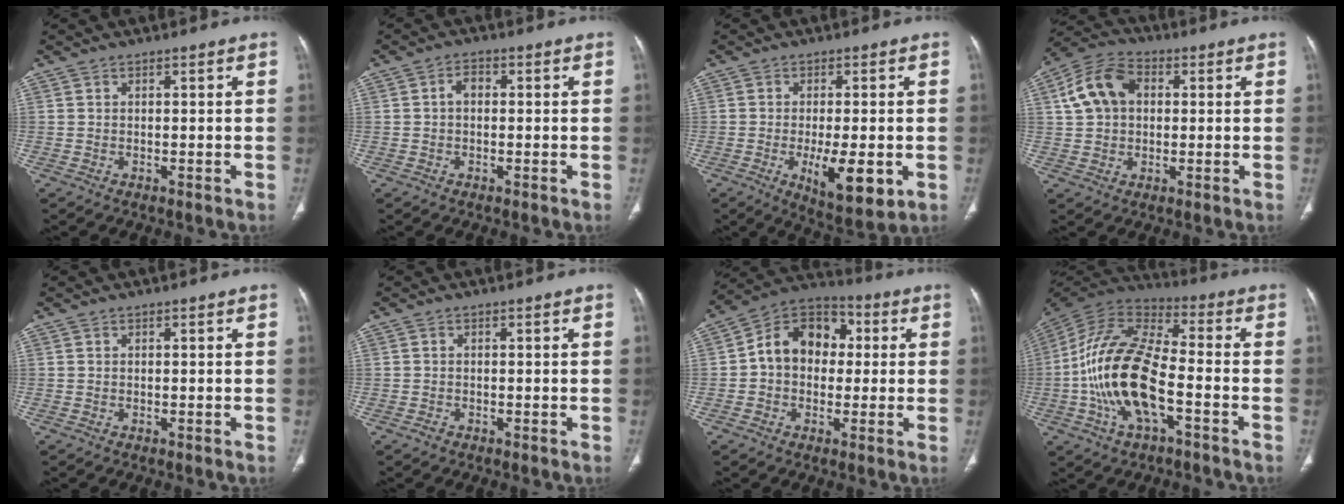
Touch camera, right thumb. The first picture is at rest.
{"total": 2.6, "force": [0.1, 1.8, 1.8], "torque": [-0.025, 0.012, -0.003]}
{"total": 10.4, "force": [-2.7, 3.6, 9.3], "torque": [-0.136, -0.021, -0.036]}
{"total": 10.4, "force": [2.1, 7.6, 6.8], "torque": [-0.121, 0.021, 0.031]}
{"total": 0.0}
{"total": 0.7, "force": [-0.5, 0.4, 0.1], "torque": [-0.003, 0.000, -0.012]}
{"total": 12.9, "force": [1.2, 10.0, 8.2], "torque": [-0.098, 0.032, 0.007]}
{"total": 19.5, "force": [-4.8, 8.8, 16.7], "torque": [-0.332, 0.032, -0.090]}